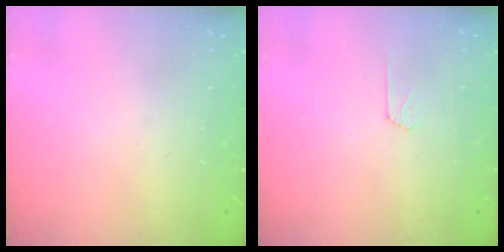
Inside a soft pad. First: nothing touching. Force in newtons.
{"total": 6.2, "press": 6.2, "slide": 0.4}